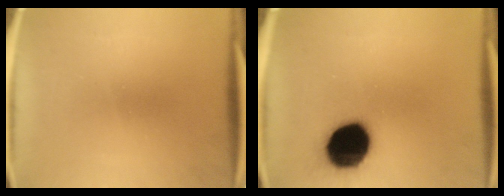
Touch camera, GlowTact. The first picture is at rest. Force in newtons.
{"total": 18.7}